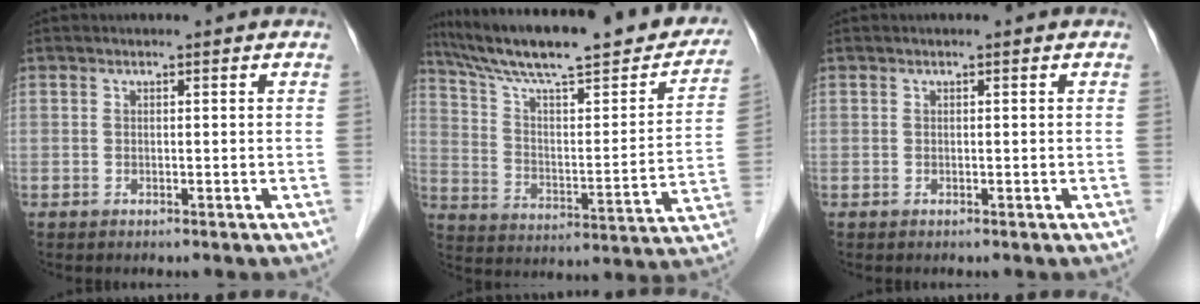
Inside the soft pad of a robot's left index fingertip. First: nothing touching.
{"total": 28.1, "force": [22.7, 5.0, 15.8], "torque": [-0.242, -0.004, 0.319]}
{"total": 0.0}